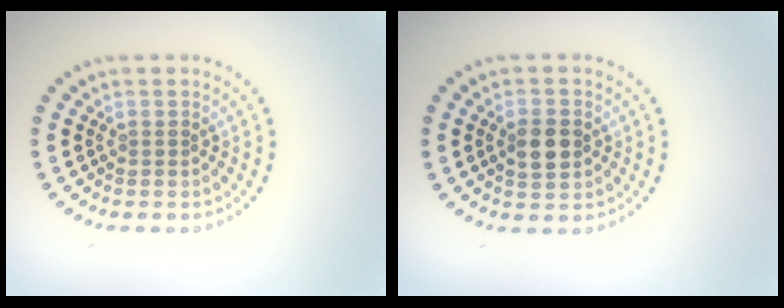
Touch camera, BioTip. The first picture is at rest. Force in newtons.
{"total": 3.1, "press": 3.1, "slide": 0.1}